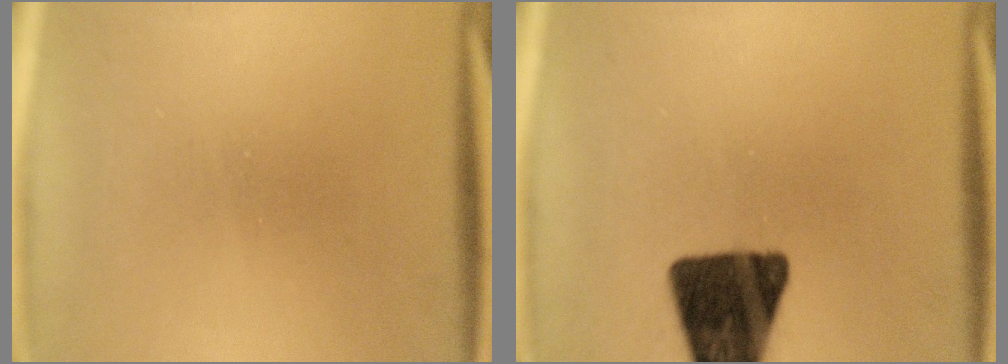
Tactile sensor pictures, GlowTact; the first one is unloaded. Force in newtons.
{"total": 14.3}